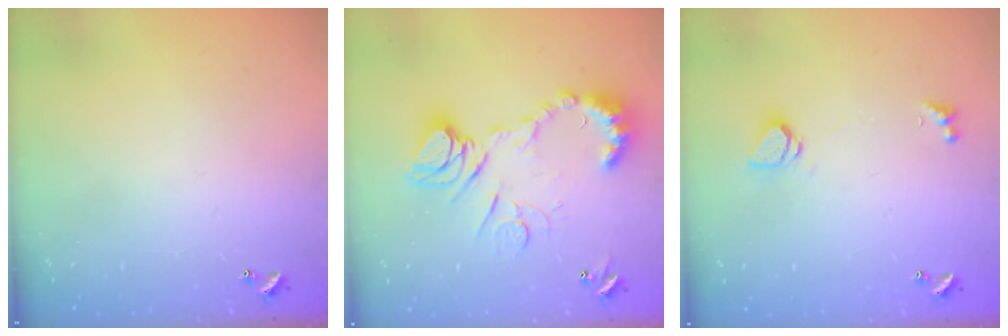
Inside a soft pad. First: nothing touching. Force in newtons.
{"total": 16.1, "press": 16.0, "slide": 1.8}
{"total": 1.6, "press": 1.6, "slide": 0.5}